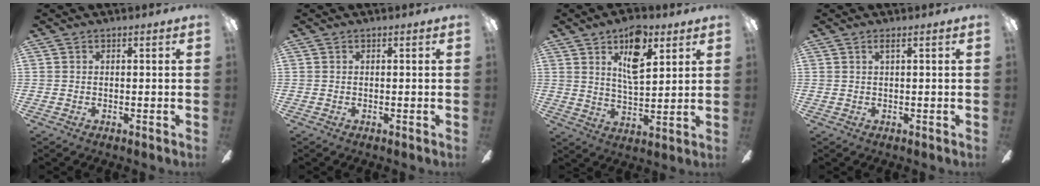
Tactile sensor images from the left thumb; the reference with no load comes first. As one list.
[{"total": 0.0}, {"total": 11.8, "force": [6.7, 5.1, 8.2], "torque": [-0.125, -0.023, 0.114]}, {"total": 1.3, "force": [0.7, -0.2, 1.1], "torque": [-0.024, -0.002, 0.013]}]